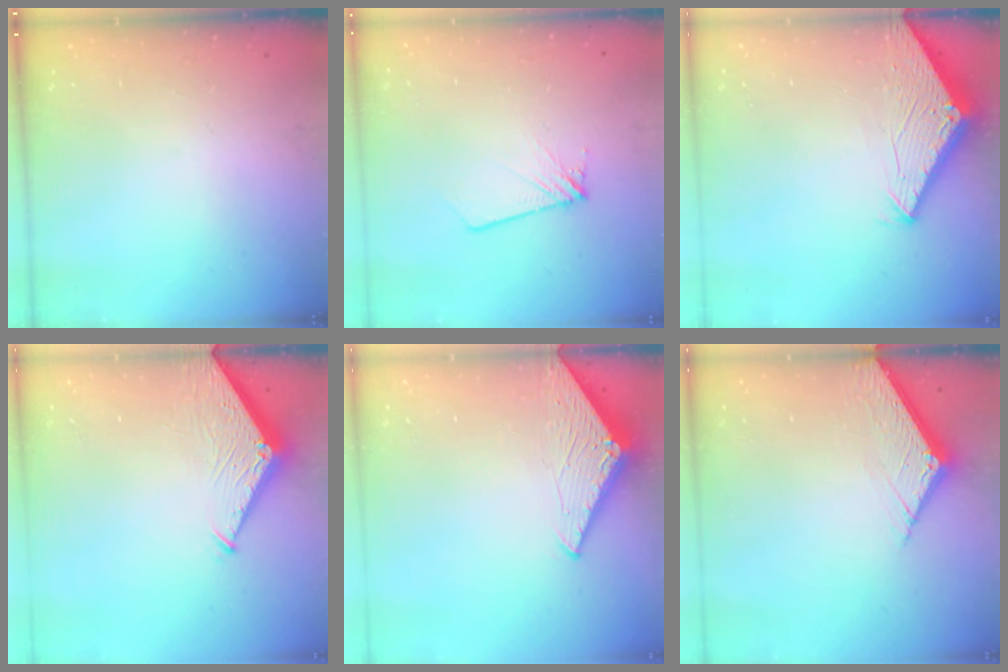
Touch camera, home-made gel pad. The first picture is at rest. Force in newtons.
{"total": 2.4, "press": 2.3, "slide": 0.3}
{"total": 2.8, "press": 2.8, "slide": 0.2}
{"total": 5.4, "press": 5.4, "slide": 0.3}
{"total": 2.9, "press": 2.9, "slide": 0.2}
{"total": 7.9, "press": 7.9, "slide": 0.4}